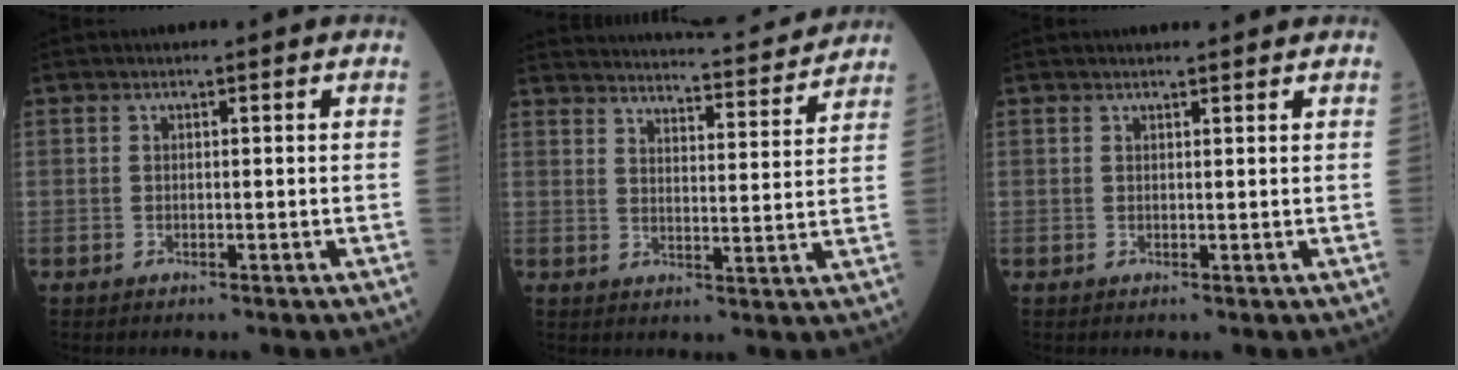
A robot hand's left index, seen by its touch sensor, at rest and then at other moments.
{"total": 20.7, "force": [19.9, 1.9, 5.1], "torque": [-0.075, -0.019, 0.256]}
{"total": 2.3, "force": [2.2, 0.5, 0.5], "torque": [-0.010, 0.011, 0.026]}